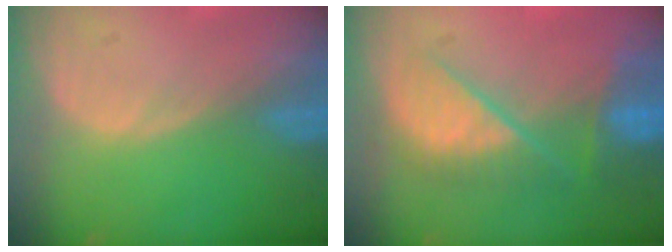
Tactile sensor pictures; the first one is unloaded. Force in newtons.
{"total": 9.8, "press": 8.3, "slide": 5.2}